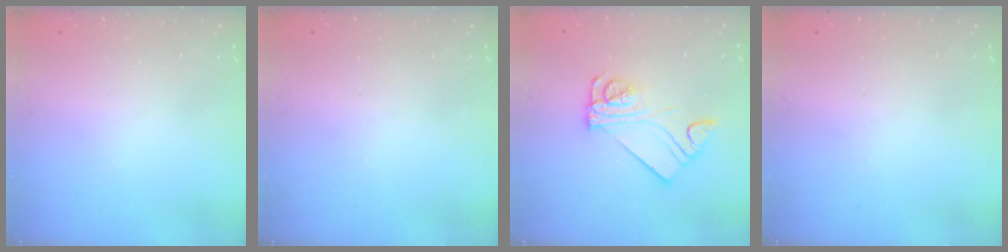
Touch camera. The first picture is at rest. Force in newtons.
{"total": 0.0}
{"total": 11.4, "press": 11.3, "slide": 1.2}
{"total": 0.0}